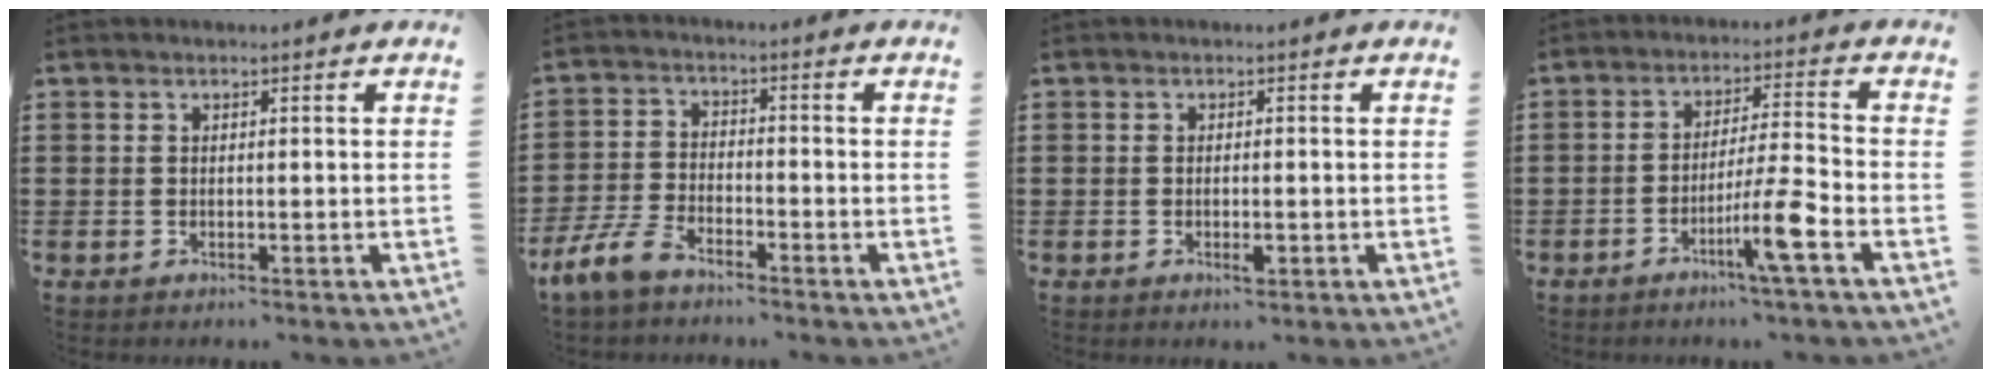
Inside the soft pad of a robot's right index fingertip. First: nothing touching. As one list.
[{"total": 5.5, "force": [-4.5, 1.4, 2.9], "torque": [-0.089, -0.008, -0.094]}, {"total": 1.6, "force": [-0.6, 0.5, 1.4], "torque": [-0.027, -0.003, -0.009]}, {"total": 8.0, "force": [-4.1, -0.2, 6.9], "torque": [-0.117, -0.002, -0.073]}]